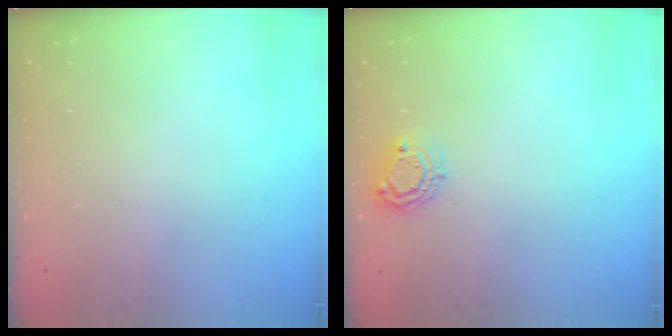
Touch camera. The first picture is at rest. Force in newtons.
{"total": 6.6, "press": 6.6, "slide": 0.1}